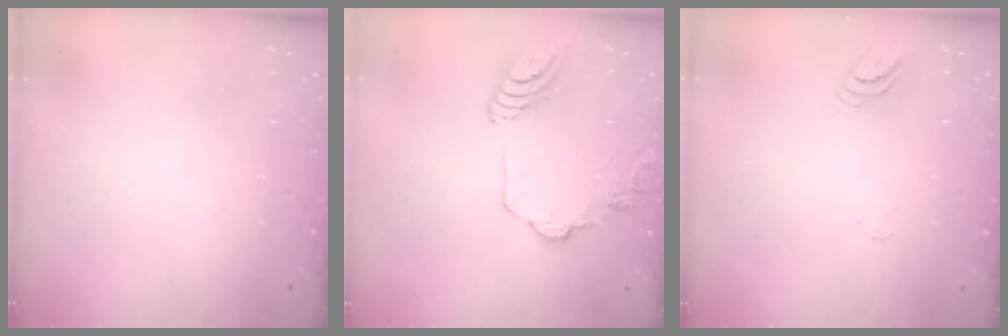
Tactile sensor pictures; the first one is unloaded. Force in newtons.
{"total": 14.2, "press": 14.1, "slide": 1.6}
{"total": 3.6, "press": 3.5, "slide": 0.4}